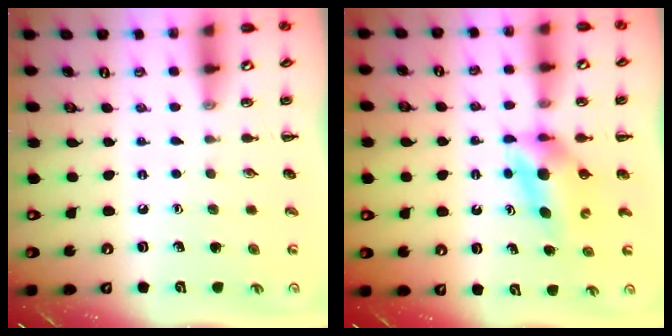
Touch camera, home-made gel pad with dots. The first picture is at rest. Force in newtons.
{"total": 5.8, "press": 5.8, "slide": 0.7}